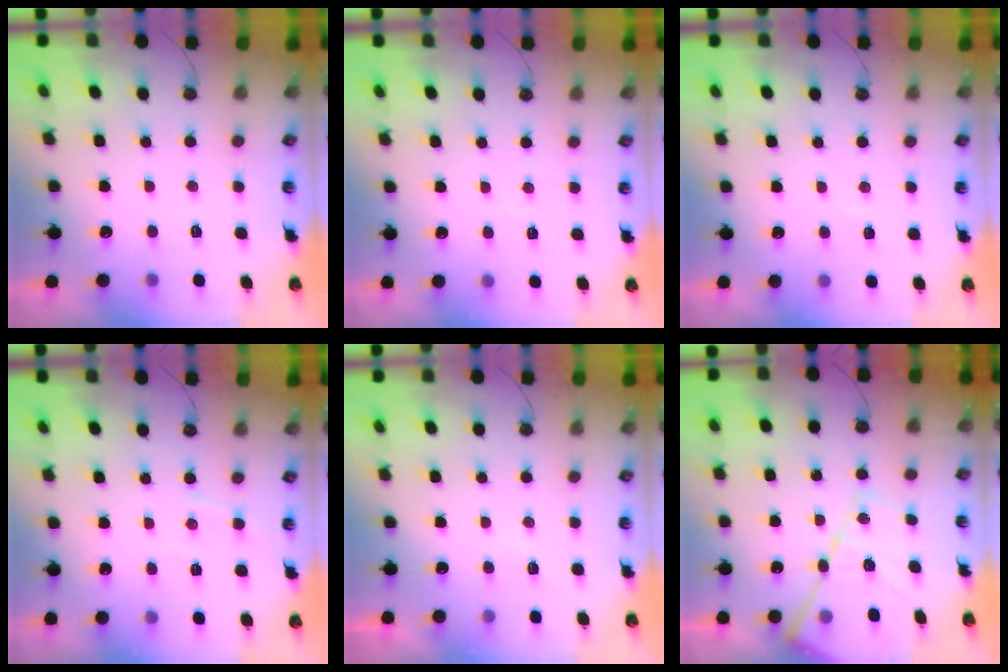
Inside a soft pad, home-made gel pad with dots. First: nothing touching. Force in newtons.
{"total": 2.7, "press": 2.7, "slide": 0.4}
{"total": 3.3, "press": 3.2, "slide": 0.6}
{"total": 4.4, "press": 4.4, "slide": 0.6}
{"total": 4.8, "press": 4.7, "slide": 0.9}
{"total": 15.8, "press": 15.7, "slide": 1.3}